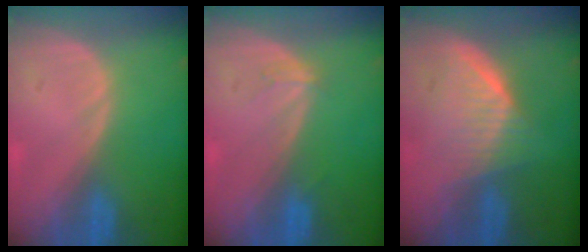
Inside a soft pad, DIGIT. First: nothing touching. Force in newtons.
{"total": 1.1, "press": 1.1, "slide": 0.1}
{"total": 5.7, "press": 5.7, "slide": 0.7}